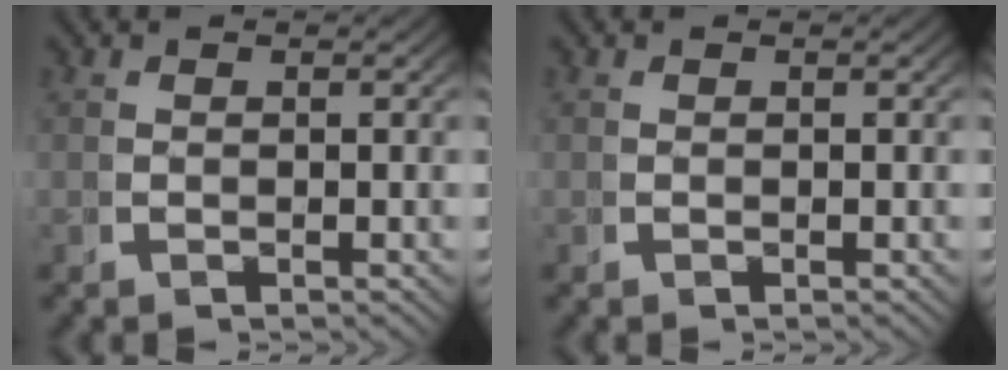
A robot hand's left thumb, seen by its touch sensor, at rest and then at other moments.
{"total": 0.0}